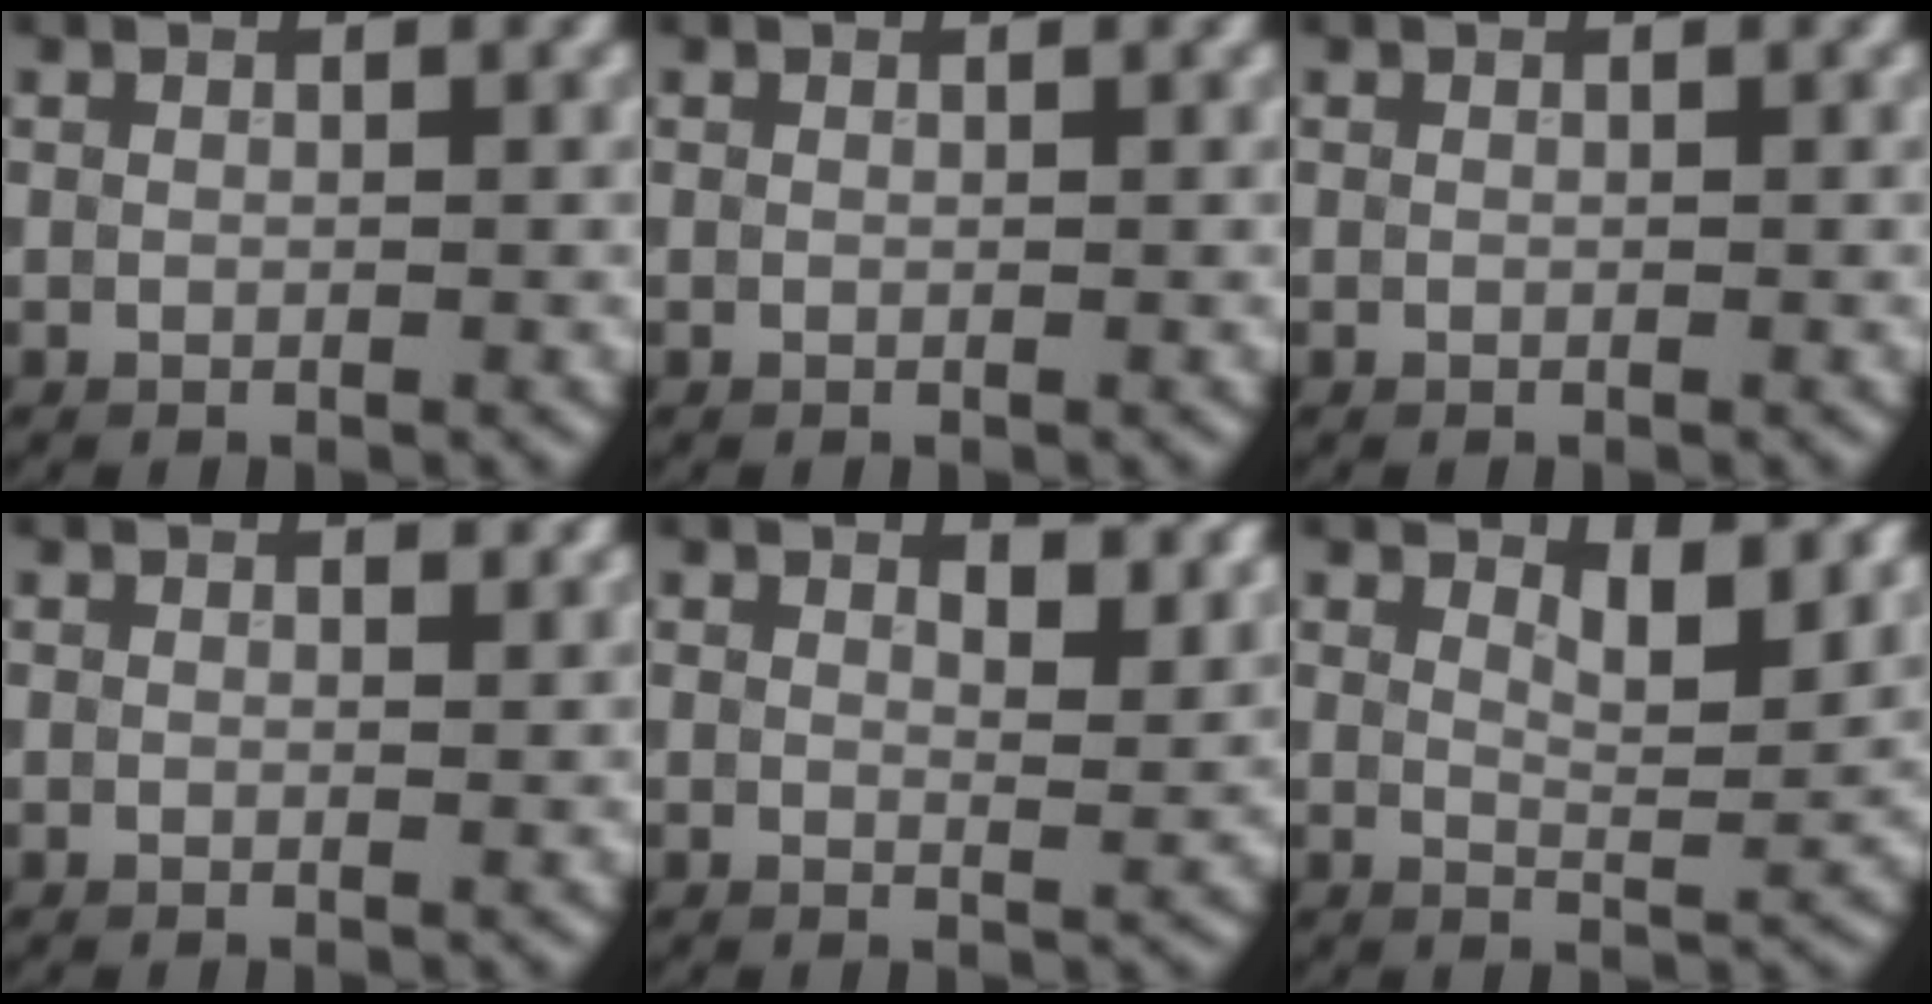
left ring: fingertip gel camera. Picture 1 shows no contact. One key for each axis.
{"total": 0.0}
{"total": 0.0}
{"total": 0.6, "fx": 0.5, "fy": 0.2, "fz": 0.3, "tx": -0.004, "ty": -0.001, "tz": 0.008}
{"total": 3.4, "fx": 2.2, "fy": 1.2, "fz": 2.3, "tx": -0.028, "ty": -0.002, "tz": 0.034}
{"total": 4.4, "fx": 2.8, "fy": 1.4, "fz": 3.1, "tx": -0.050, "ty": -0.008, "tz": 0.041}